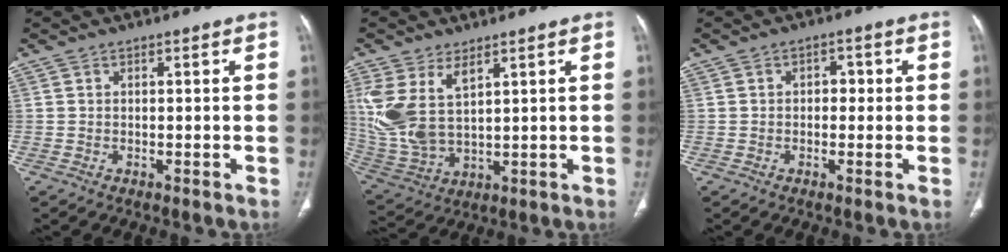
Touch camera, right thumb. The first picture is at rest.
{"total": 12.6, "force": [5.0, 6.6, 9.5], "torque": [-0.211, -0.017, 0.119]}
{"total": 2.6, "force": [0.1, 1.9, 1.8], "torque": [-0.012, 0.009, -0.003]}